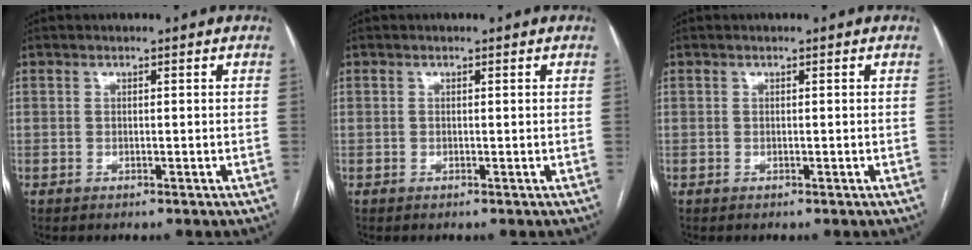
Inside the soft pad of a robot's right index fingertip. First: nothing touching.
{"total": 0.0}
{"total": 0.0}